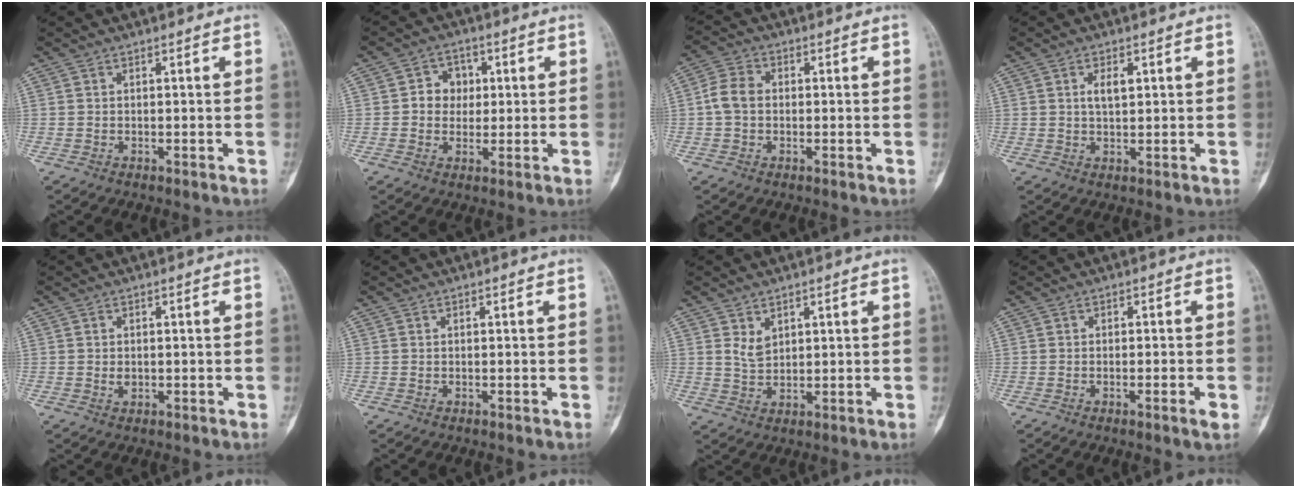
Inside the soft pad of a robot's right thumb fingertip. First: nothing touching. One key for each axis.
{"total": 5.7, "fx": 0.8, "fy": 5.0, "fz": 2.6, "tx": -0.003, "ty": 0.007, "tz": 0.007}
{"total": 5.0, "fx": -0.2, "fy": 3.9, "fz": 3.2, "tx": -0.059, "ty": 0.015, "tz": -0.011}
{"total": 3.3, "fx": 1.0, "fy": 1.6, "fz": 2.7, "tx": -0.044, "ty": -0.004, "tz": 0.018}
{"total": 1.3, "fx": 0.1, "fy": 1.0, "fz": 0.8, "tx": -0.010, "ty": 0.000, "tz": 0.004}
{"total": 0.0}
{"total": 3.1, "fx": 1.6, "fy": 1.9, "fz": 1.7, "tx": -0.021, "ty": -0.016, "tz": 0.038}
{"total": 2.2, "fx": -0.9, "fy": 0.1, "fz": 2.0, "tx": -0.038, "ty": -0.004, "tz": -0.014}